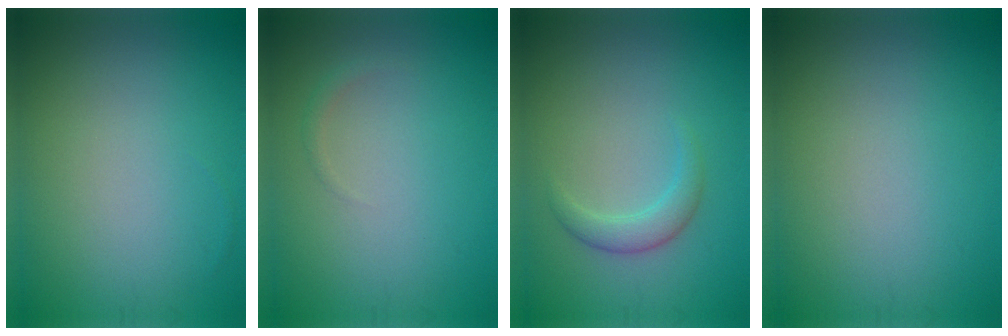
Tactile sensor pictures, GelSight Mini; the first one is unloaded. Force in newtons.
{"total": 0.7, "press": 0.7, "slide": 0.0}
{"total": 2.0, "press": 2.0, "slide": 0.1}
{"total": 0.0}